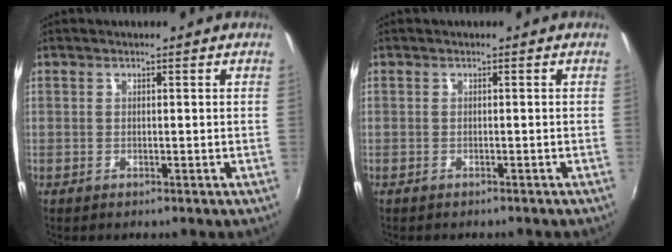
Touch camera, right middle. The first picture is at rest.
{"total": 1.3, "force": [-1.2, 0.4, 0.3], "torque": [-0.010, -0.007, -0.016]}